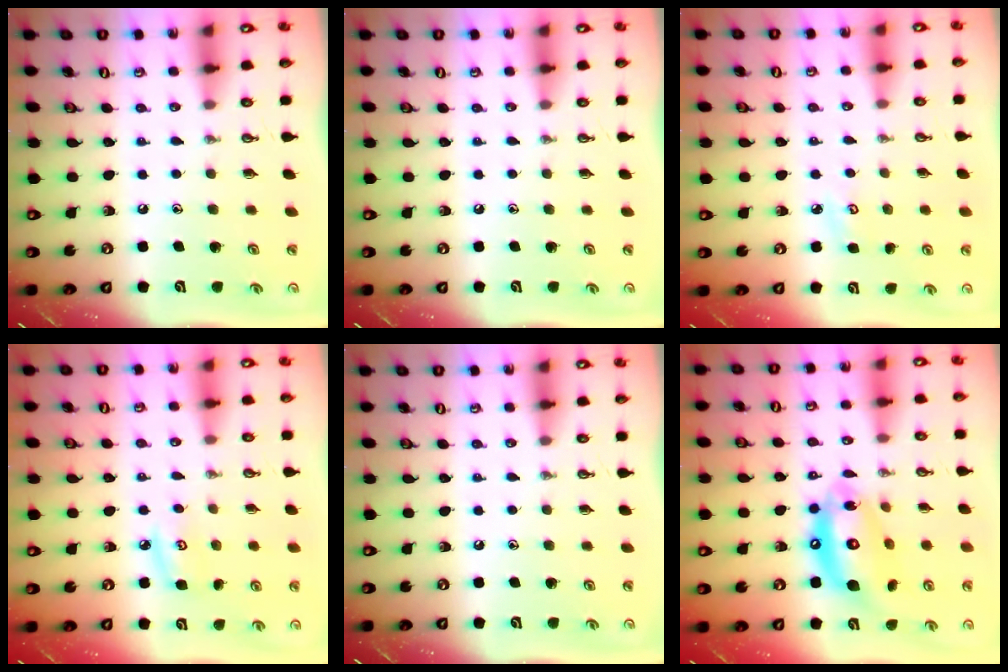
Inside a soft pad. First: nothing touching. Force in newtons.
{"total": 0.0}
{"total": 3.4, "press": 3.4, "slide": 0.3}
{"total": 5.0, "press": 5.0, "slide": 0.3}
{"total": 0.0}
{"total": 16.0, "press": 15.9, "slide": 1.9}